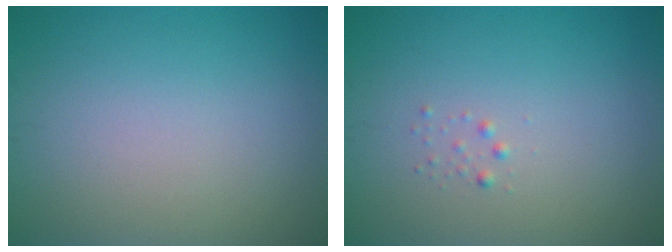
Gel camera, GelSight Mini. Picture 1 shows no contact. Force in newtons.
{"total": 0.6, "press": 0.6, "slide": 0.0}